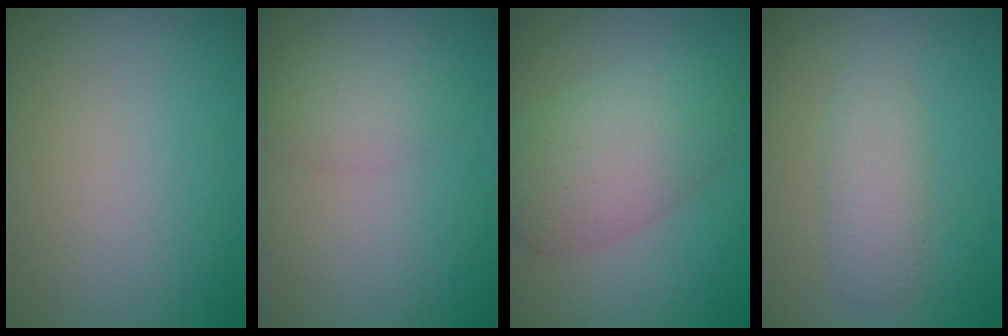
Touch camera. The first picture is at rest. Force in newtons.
{"total": 1.6, "press": 1.5, "slide": 0.2}
{"total": 5.8, "press": 5.8, "slide": 0.4}
{"total": 2.4, "press": 2.4, "slide": 0.1}